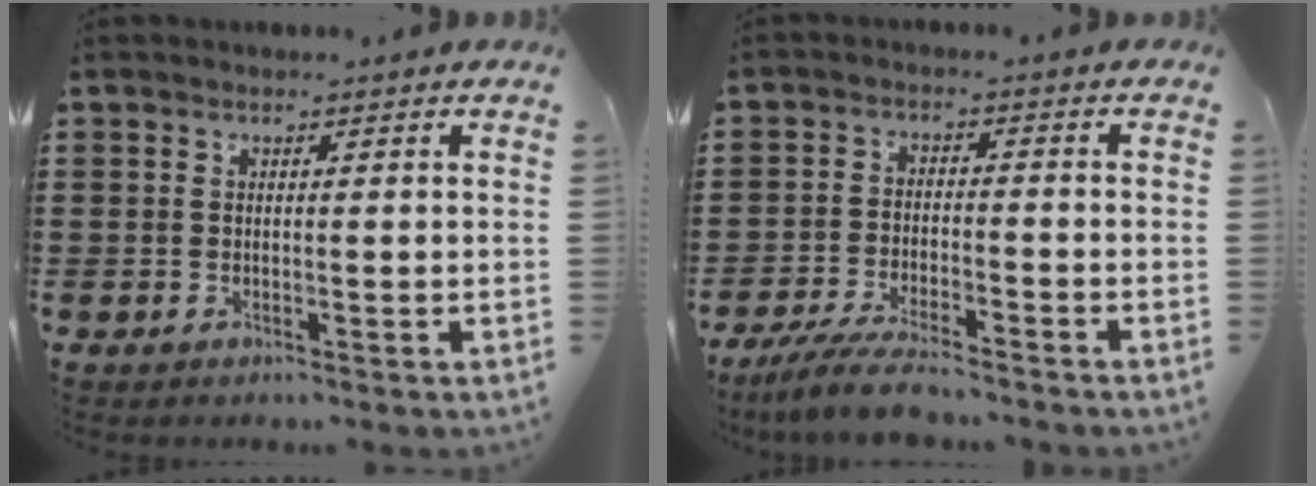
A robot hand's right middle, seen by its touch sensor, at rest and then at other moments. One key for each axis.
{"total": 6.0, "fx": -5.4, "fy": 0.5, "fz": 2.6, "tx": -0.060, "ty": -0.010, "tz": -0.103}